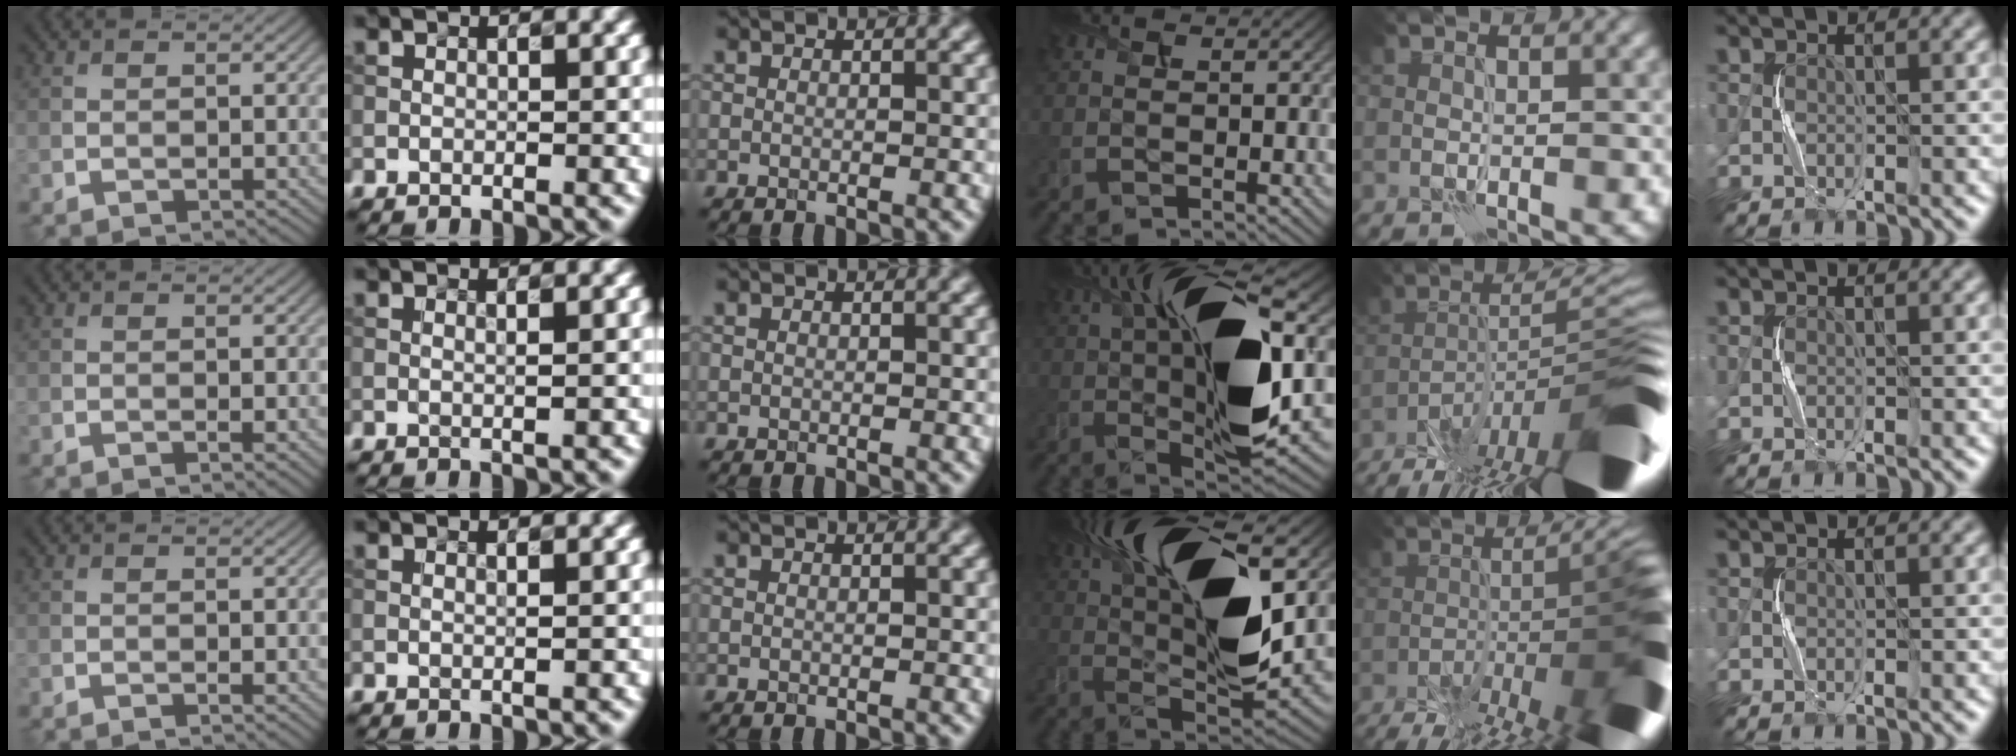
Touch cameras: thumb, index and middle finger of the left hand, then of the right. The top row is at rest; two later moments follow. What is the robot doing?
{"motion": "squeeze", "object": "paper clamp"}